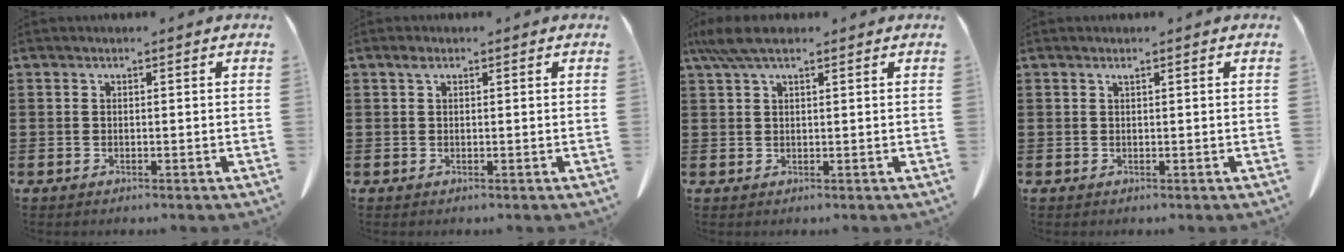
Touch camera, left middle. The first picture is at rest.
{"total": 1.1, "force": [0.5, 0.6, 0.8], "torque": [-0.018, 0.004, 0.009]}
{"total": 4.6, "force": [3.0, 1.1, 3.3], "torque": [-0.071, 0.000, 0.056]}
{"total": 0.5, "force": [0.3, 0.0, 0.4], "torque": [-0.009, -0.002, 0.008]}